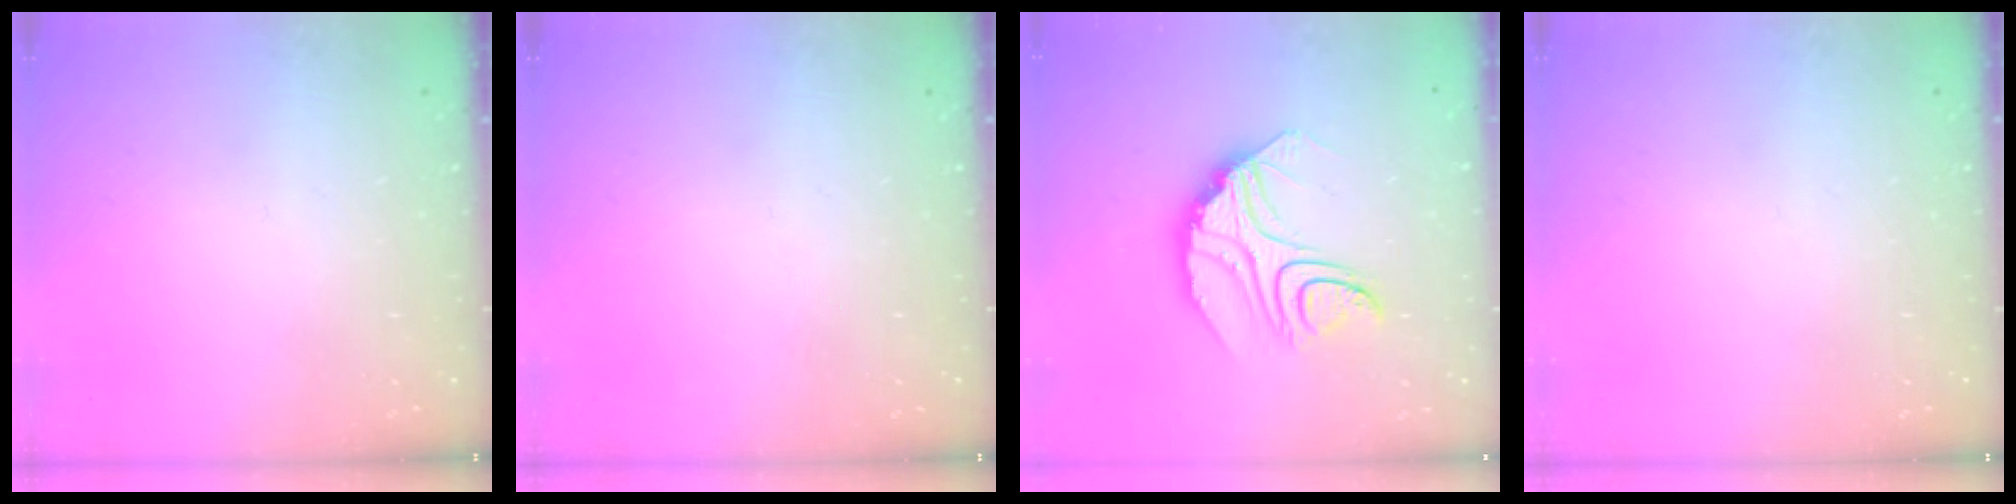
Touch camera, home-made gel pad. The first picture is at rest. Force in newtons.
{"total": 0.0}
{"total": 11.8, "press": 11.8, "slide": 0.8}
{"total": 0.0}